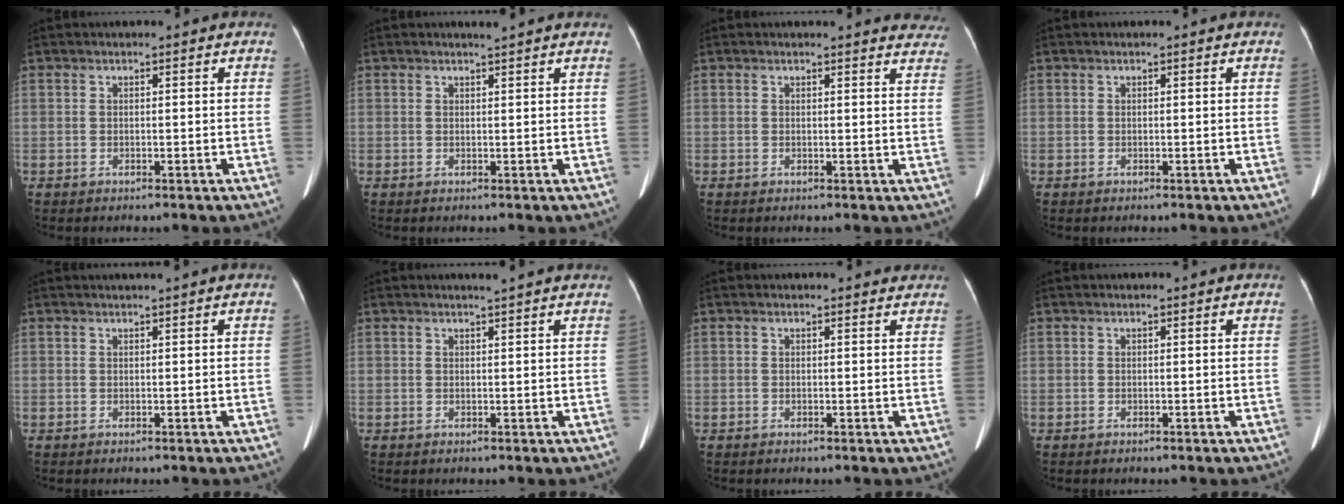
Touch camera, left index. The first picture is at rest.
{"total": 1.8, "force": [1.7, -0.3, 0.7], "torque": [-0.011, 0.003, 0.024]}
{"total": 8.0, "force": [7.8, 1.5, 1.0], "torque": [0.021, -0.029, 0.048]}
{"total": 0.0}
{"total": 1.0, "force": [0.8, -0.3, 0.5], "torque": [-0.012, 0.001, 0.021]}
{"total": 2.2, "force": [1.9, -0.4, 0.9], "torque": [-0.013, 0.004, 0.026]}
{"total": 1.2, "force": [1.2, 0.3, 0.0], "torque": [-0.009, -0.004, 0.005]}
{"total": 0.0}